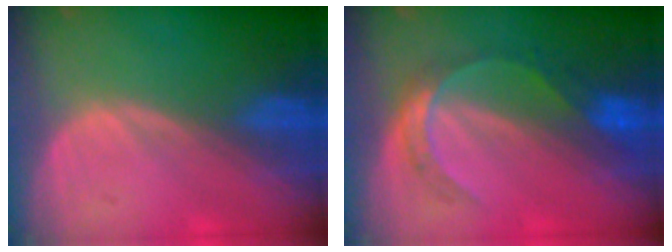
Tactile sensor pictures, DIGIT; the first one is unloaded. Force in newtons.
{"total": 6.1, "press": 5.3, "slide": 3.1}